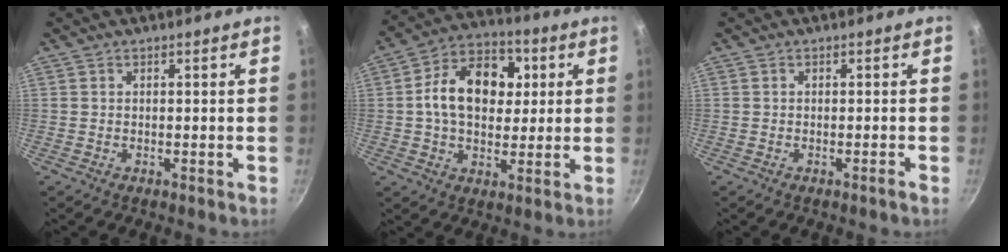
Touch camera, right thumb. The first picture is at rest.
{"total": 15.1, "force": [2.2, 10.5, 10.7], "torque": [-0.146, 0.014, 0.027]}
{"total": 0.7, "force": [-0.5, -0.1, 0.5], "torque": [-0.009, 0.000, -0.009]}